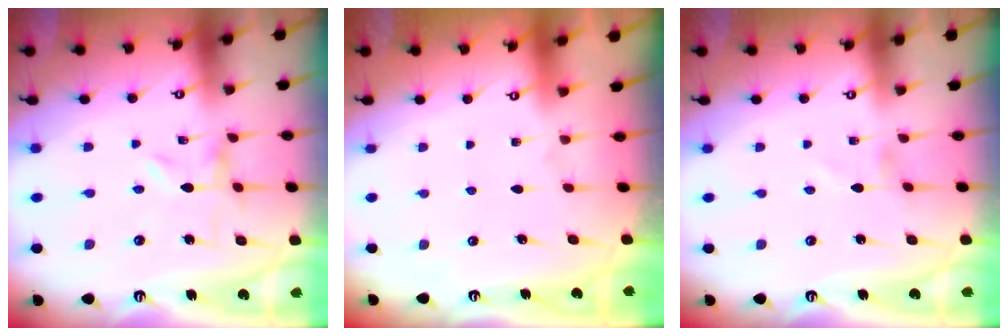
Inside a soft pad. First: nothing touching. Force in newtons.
{"total": 1.6, "press": 1.6, "slide": 0.2}
{"total": 0.0}